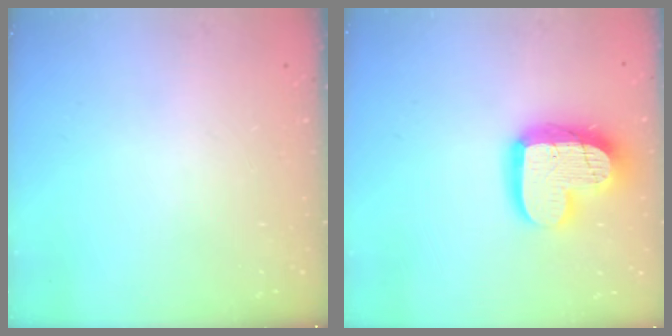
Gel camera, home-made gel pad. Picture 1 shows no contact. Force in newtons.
{"total": 17.1, "press": 17.0, "slide": 1.6}